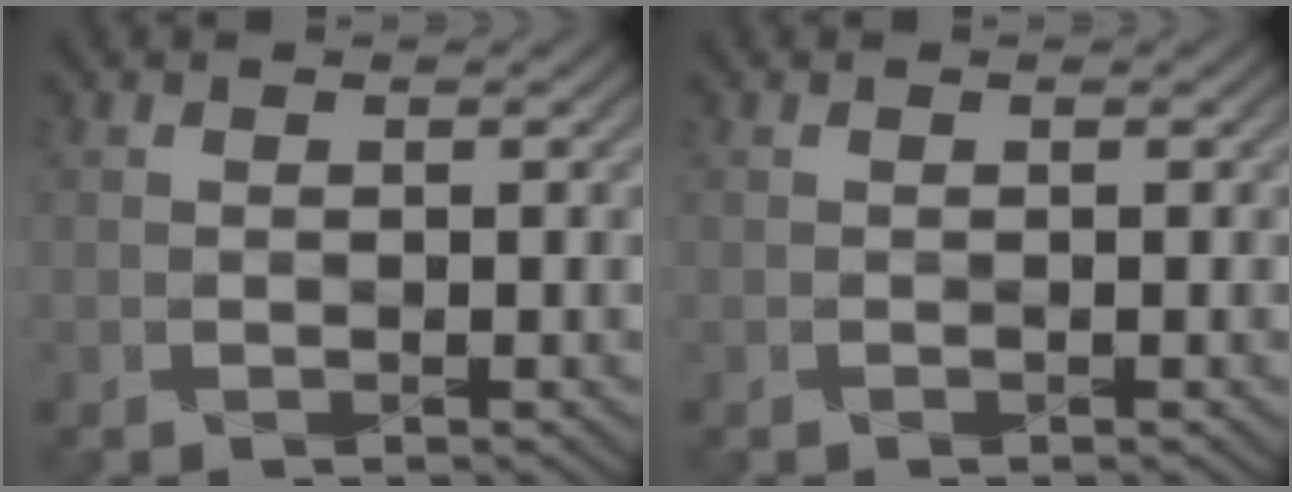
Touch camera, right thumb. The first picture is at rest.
{"total": 0.0}